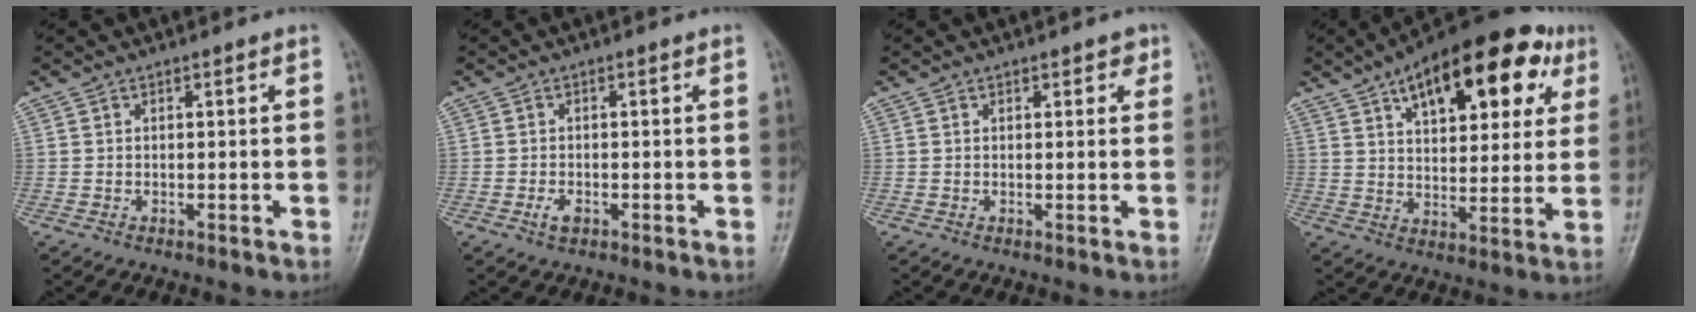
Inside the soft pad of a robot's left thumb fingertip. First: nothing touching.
{"total": 1.9, "force": [-0.8, 1.1, 1.3], "torque": [-0.025, 0.000, -0.015]}
{"total": 1.9, "force": [1.1, 1.0, 1.0], "torque": [0.004, -0.002, 0.010]}
{"total": 22.0, "force": [10.3, 10.5, 16.4], "torque": [-0.202, -0.004, 0.151]}